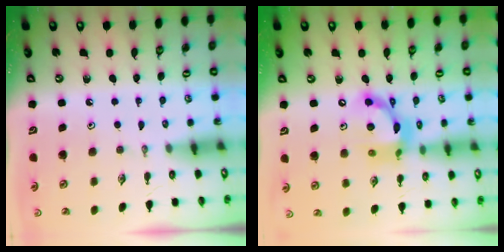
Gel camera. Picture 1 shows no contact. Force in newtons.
{"total": 13.7, "press": 13.7, "slide": 0.5}